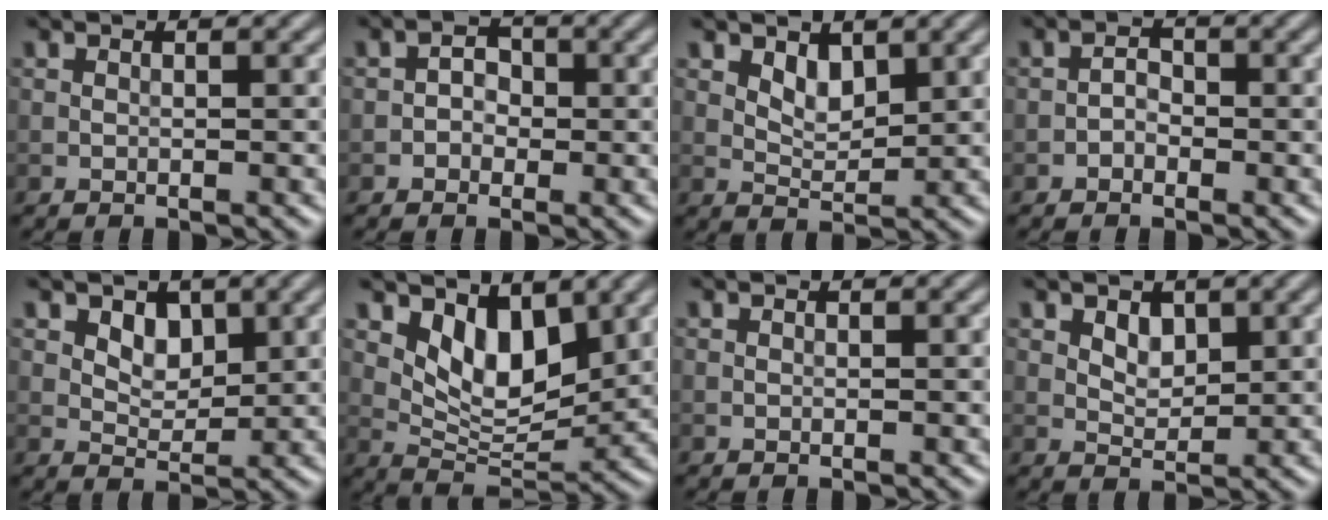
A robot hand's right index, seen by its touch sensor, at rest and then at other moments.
{"total": 1.6, "force": [-0.5, 1.4, 0.7], "torque": [0.001, 0.002, -0.017]}
{"total": 2.2, "force": [1.2, 1.2, 1.4], "torque": [-0.023, -0.008, 0.026]}
{"total": 1.2, "force": [-0.7, 0.8, 0.6], "torque": [-0.008, 0.004, -0.015]}
{"total": 2.6, "force": [1.1, 1.8, 1.5], "torque": [-0.024, -0.012, 0.021]}
{"total": 5.1, "force": [2.5, 2.7, 3.5], "torque": [-0.064, -0.020, 0.046]}
{"total": 0.0}
{"total": 2.0, "force": [0.9, 1.3, 1.2], "torque": [-0.021, -0.004, 0.019]}